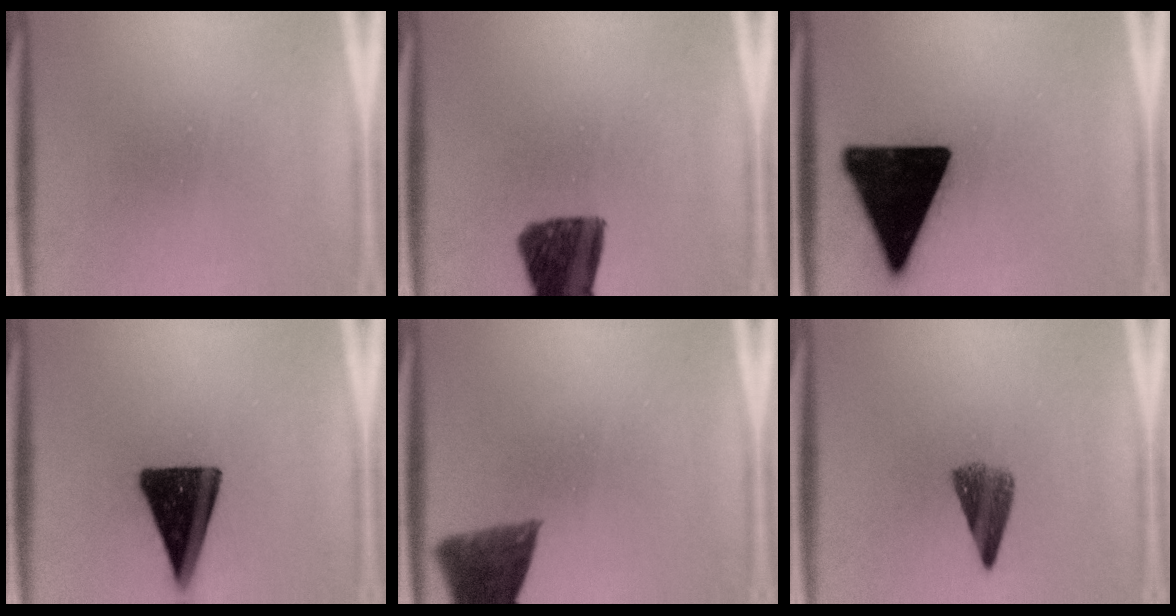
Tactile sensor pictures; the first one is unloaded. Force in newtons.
{"total": 11.2}
{"total": 19.0}
{"total": 15.8}
{"total": 8.2}
{"total": 5.2}